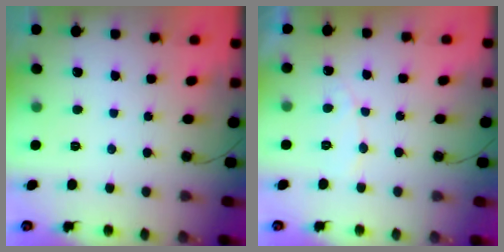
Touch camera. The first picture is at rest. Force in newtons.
{"total": 5.3, "press": 5.3, "slide": 0.2}